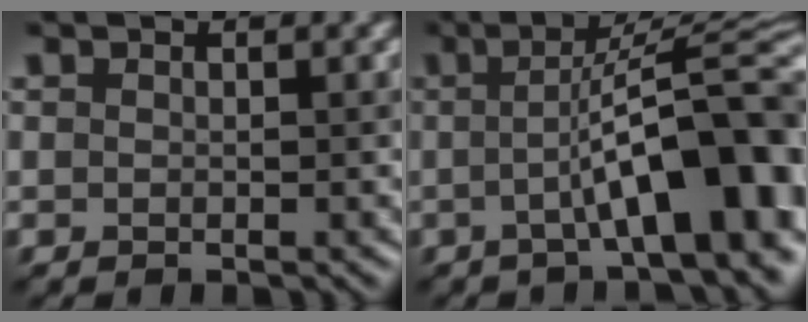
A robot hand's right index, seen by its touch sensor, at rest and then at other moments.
{"total": 12.0, "force": [-1.8, 2.8, 11.6], "torque": [-0.142, 0.019, -0.027]}